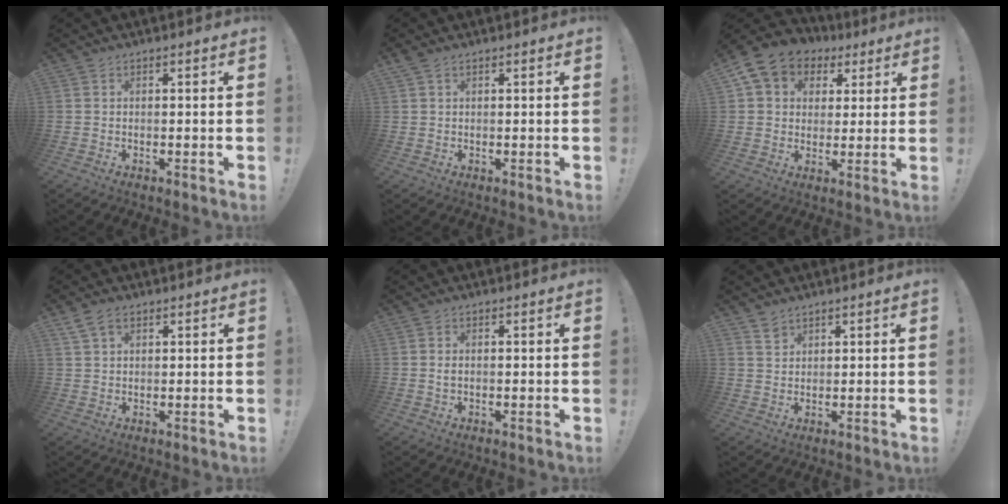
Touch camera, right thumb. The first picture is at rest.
{"total": 1.3, "force": [0.8, 0.7, 0.8], "torque": [-0.017, 0.002, 0.015]}
{"total": 10.0, "force": [4.0, 8.3, 3.8], "torque": [-0.058, -0.018, 0.081]}
{"total": 4.4, "force": [2.6, 2.5, 2.5], "torque": [-0.049, -0.002, 0.051]}
{"total": 0.9, "force": [-0.1, 0.4, 0.8], "torque": [-0.015, 0.003, -0.003]}
{"total": 2.9, "force": [2.3, 1.7, 0.6], "torque": [-0.001, -0.017, 0.042]}